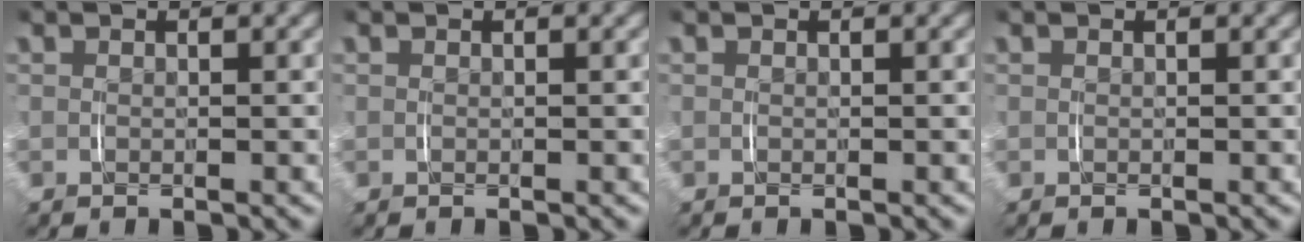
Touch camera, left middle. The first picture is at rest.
{"total": 0.0}
{"total": 0.0}
{"total": 0.0}